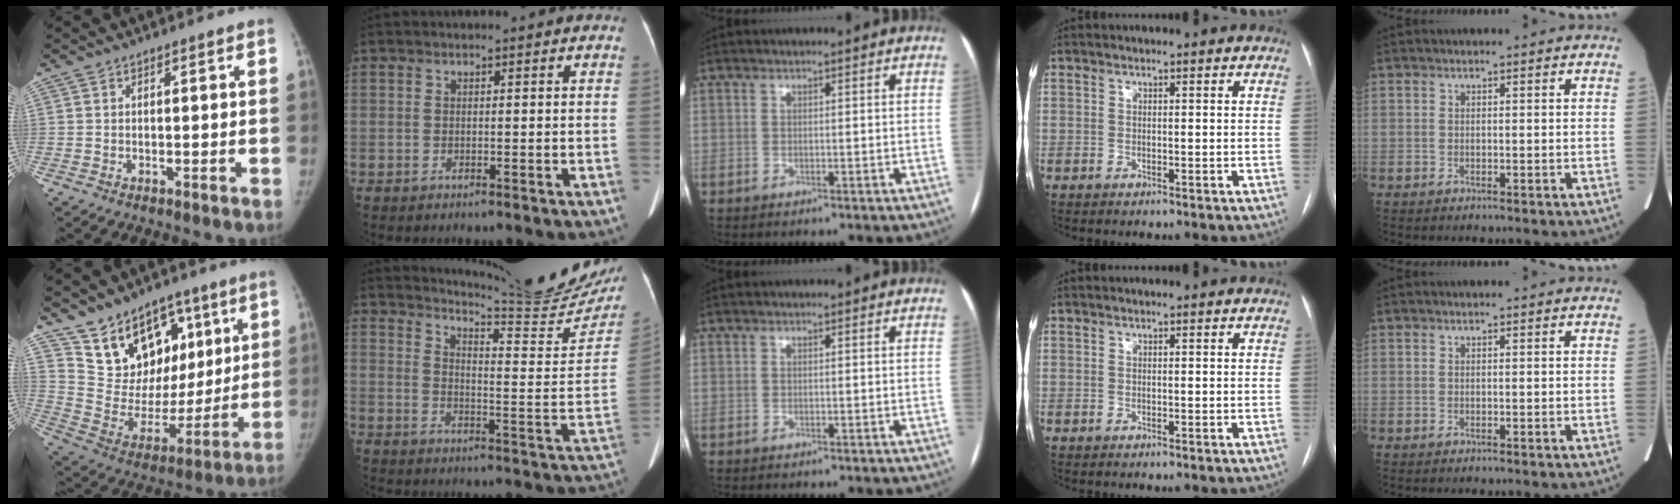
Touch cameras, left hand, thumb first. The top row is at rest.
{"thumb": {"total": 18.6, "force": [10.8, 12.7, 8.4], "torque": [-0.083, -0.044, 0.203]}, "index": {"total": 19.9, "force": [18.7, 0.5, 6.8], "torque": [-0.106, -0.093, 0.231]}}